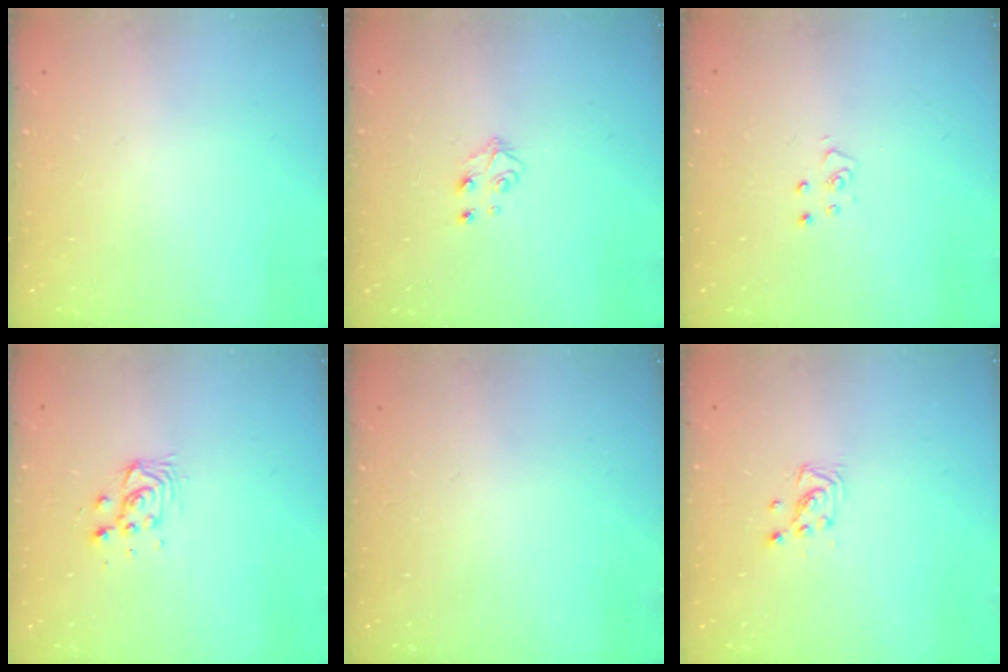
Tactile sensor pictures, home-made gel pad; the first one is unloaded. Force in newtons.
{"total": 4.7, "press": 4.7, "slide": 0.4}
{"total": 3.9, "press": 3.9, "slide": 0.2}
{"total": 4.8, "press": 4.8, "slide": 0.9}
{"total": 0.0}
{"total": 2.9, "press": 2.9, "slide": 0.3}